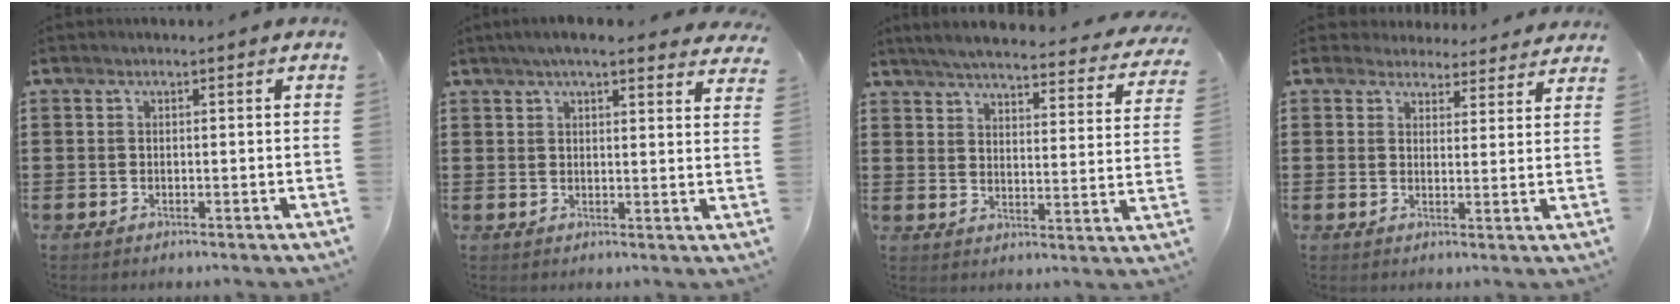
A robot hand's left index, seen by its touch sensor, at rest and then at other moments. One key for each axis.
{"total": 5.0, "fx": 4.3, "fy": 0.4, "fz": 2.5, "tx": -0.060, "ty": -0.002, "tz": 0.078}
{"total": 4.9, "fx": 4.6, "fy": -0.3, "fz": 1.8, "tx": -0.057, "ty": -0.033, "tz": 0.076}
{"total": 3.7, "fx": 3.6, "fy": 1.0, "fz": 0.3, "tx": -0.020, "ty": -0.009, "tz": 0.067}